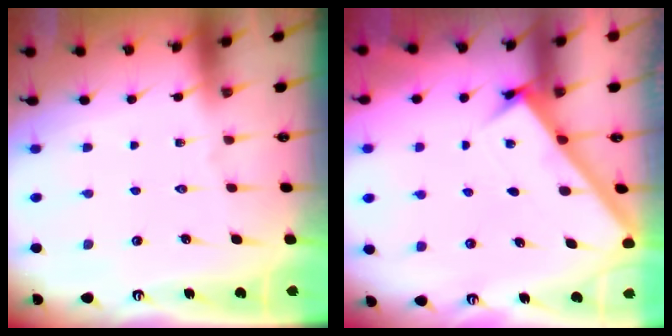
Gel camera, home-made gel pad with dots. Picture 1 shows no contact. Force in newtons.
{"total": 3.1, "press": 3.1, "slide": 0.2}